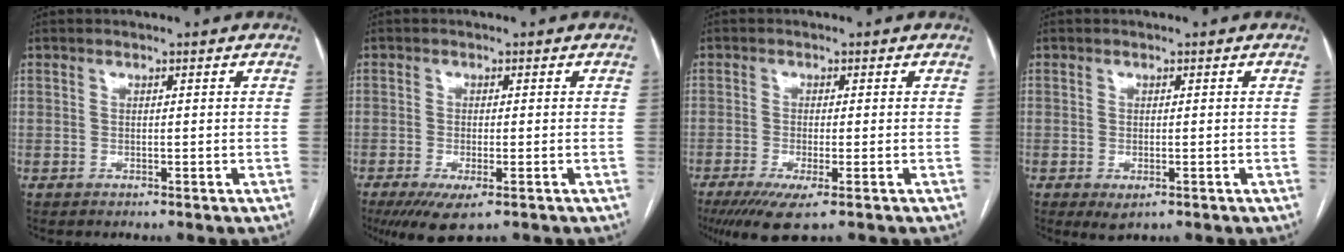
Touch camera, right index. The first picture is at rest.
{"total": 5.8, "force": [-3.5, 1.3, 4.5], "torque": [-0.072, -0.015, -0.054]}
{"total": 5.9, "force": [-3.5, 0.6, 4.8], "torque": [-0.078, -0.015, -0.058]}
{"total": 2.4, "force": [-1.1, 1.0, 1.9], "torque": [-0.028, -0.004, -0.008]}